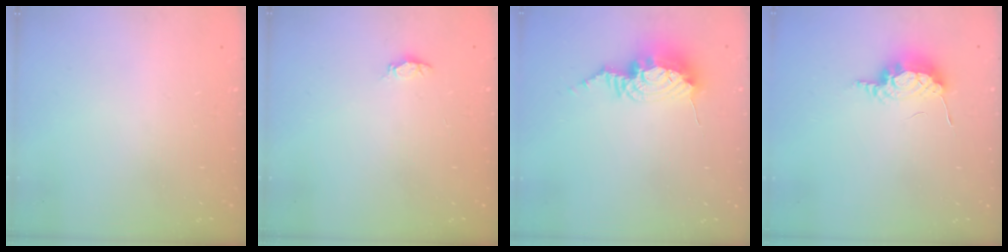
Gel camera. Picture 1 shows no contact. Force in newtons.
{"total": 1.2, "press": 1.1, "slide": 0.4}
{"total": 10.8, "press": 10.7, "slide": 1.2}
{"total": 10.0, "press": 8.6, "slide": 5.1}